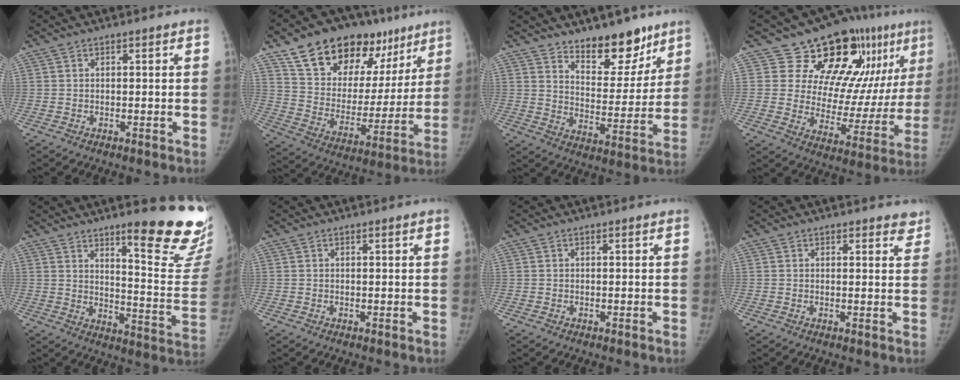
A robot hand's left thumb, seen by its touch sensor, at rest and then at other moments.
{"total": 25.5, "force": [15.8, 14.5, 13.8], "torque": [-0.172, -0.030, 0.259]}
{"total": 13.5, "force": [10.2, 6.1, 6.4], "torque": [-0.042, -0.077, 0.164]}
{"total": 20.8, "force": [11.7, 10.7, 13.4], "torque": [-0.107, -0.050, 0.171]}
{"total": 21.0, "force": [14.9, 3.9, 14.2], "torque": [-0.144, -0.126, 0.196]}
{"total": 0.8, "force": [0.5, 0.1, 0.6], "torque": [-0.006, -0.001, 0.006]}
{"total": 0.0}
{"total": 3.3, "force": [2.8, 1.3, 1.0], "torque": [0.023, -0.012, 0.024]}